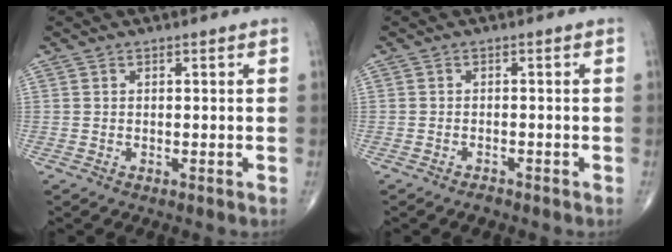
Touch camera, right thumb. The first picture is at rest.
{"total": 1.3, "force": [-1.1, 0.5, 0.5], "torque": [-0.013, 0.006, -0.017]}